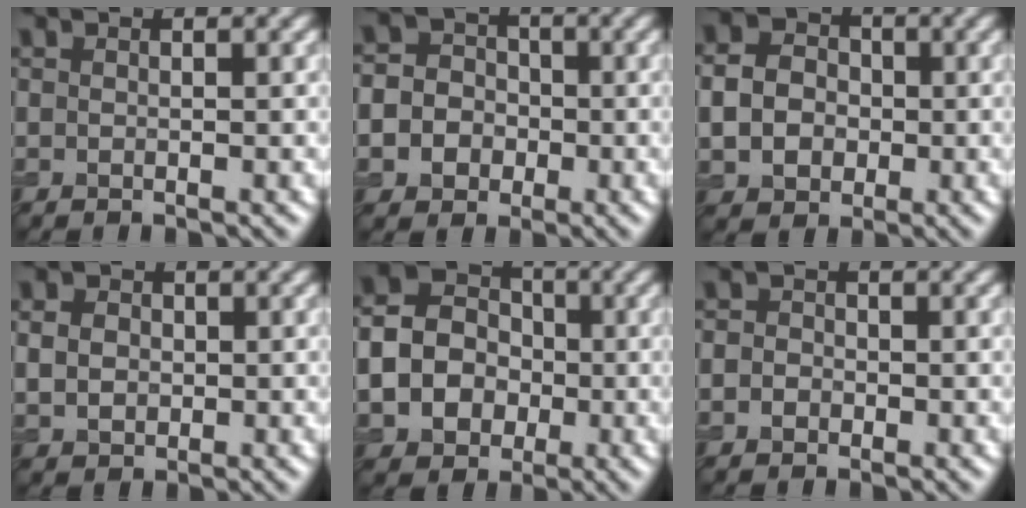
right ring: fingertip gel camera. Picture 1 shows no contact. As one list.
[{"total": 7.5, "force": [-2.1, 6.9, 2.1], "torque": [-0.028, -0.005, -0.067]}, {"total": 4.8, "force": [-0.3, 4.1, 2.4], "torque": [-0.048, 0.003, -0.013]}, {"total": 2.8, "force": [0.3, 2.3, 1.4], "torque": [-0.032, 0.003, 0.002]}, {"total": 10.5, "force": [-2.1, 9.5, 4.2], "torque": [-0.103, -0.017, -0.056]}, {"total": 1.9, "force": [-0.2, 1.7, 0.8], "torque": [0.007, 0.008, -0.019]}]